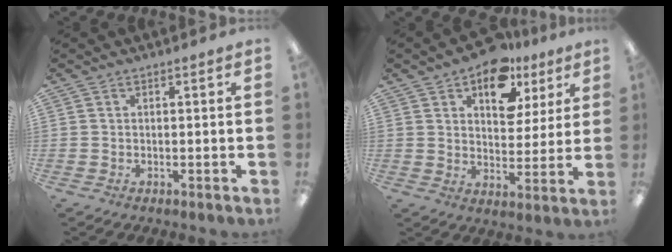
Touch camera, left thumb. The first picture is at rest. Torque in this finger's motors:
{"motor_torque": [0.28, 0.31, 0.12, -0.16, 0.00]}